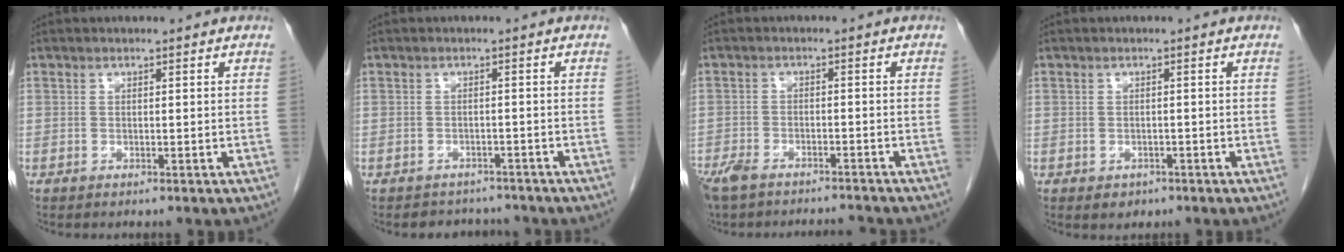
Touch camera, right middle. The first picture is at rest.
{"total": 4.2, "force": [-3.8, 1.7, -0.1], "torque": [0.003, 0.007, -0.050]}
{"total": 9.6, "force": [-8.6, 2.3, 3.7], "torque": [-0.070, 0.002, -0.134]}
{"total": 1.7, "force": [-1.0, 1.2, 0.6], "torque": [-0.009, 0.002, -0.005]}